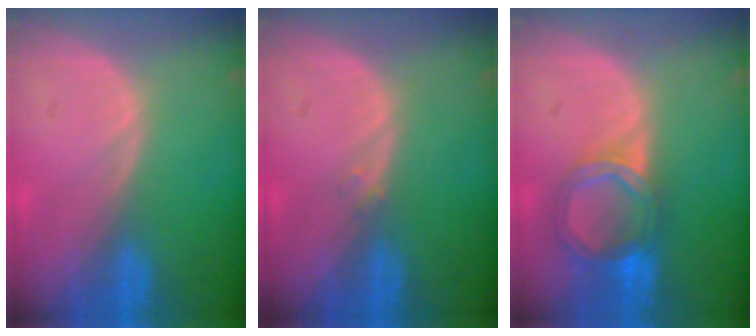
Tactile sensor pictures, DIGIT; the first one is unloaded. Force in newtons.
{"total": 0.8, "press": 0.7, "slide": 0.4}
{"total": 6.4, "press": 5.7, "slide": 2.9}